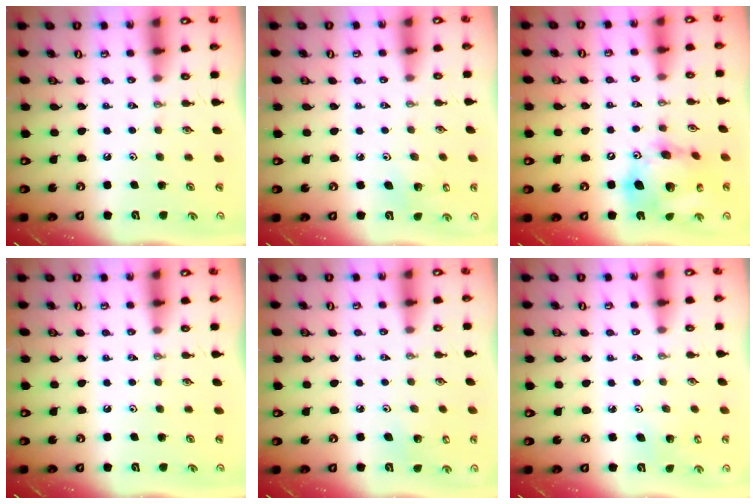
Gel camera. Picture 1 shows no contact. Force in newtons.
{"total": 3.9, "press": 3.8, "slide": 0.5}
{"total": 19.2, "press": 19.0, "slide": 3.2}
{"total": 0.0}
{"total": 3.3, "press": 3.3, "slide": 0.5}
{"total": 4.0, "press": 3.9, "slide": 0.5}